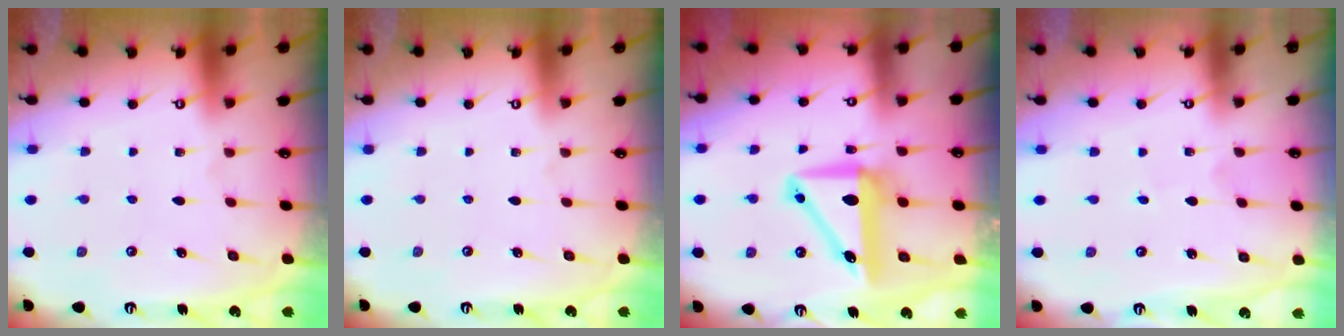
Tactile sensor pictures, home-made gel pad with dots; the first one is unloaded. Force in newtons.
{"total": 0.0}
{"total": 9.6, "press": 9.4, "slide": 2.1}
{"total": 0.0}